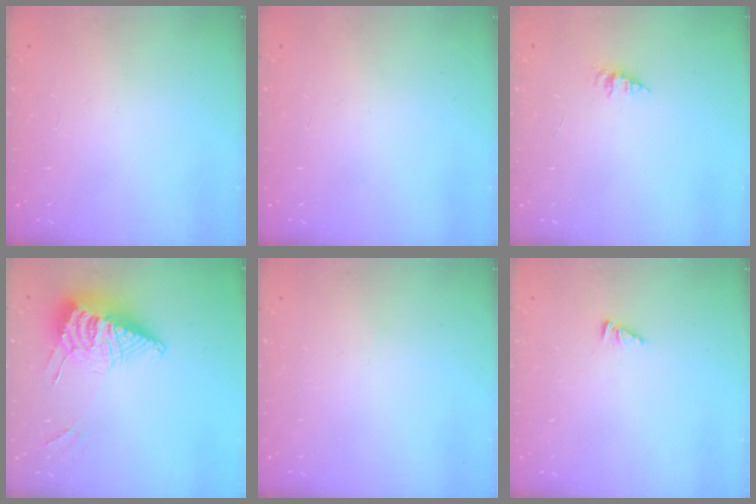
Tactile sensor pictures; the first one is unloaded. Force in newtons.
{"total": 0.0}
{"total": 2.1, "press": 2.1, "slide": 0.3}
{"total": 11.7, "press": 11.6, "slide": 1.5}
{"total": 0.0}
{"total": 2.2, "press": 2.1, "slide": 0.4}